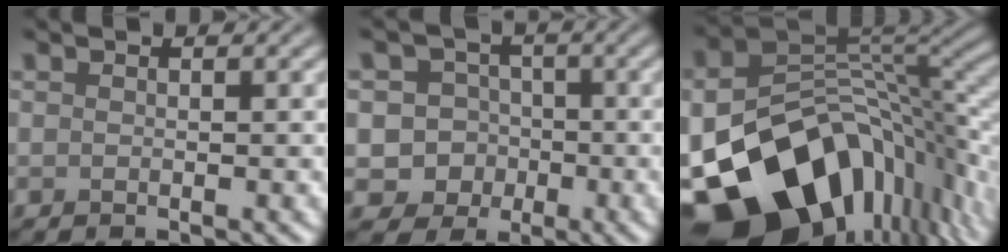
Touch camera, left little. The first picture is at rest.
{"total": 7.6, "force": [-2.0, 7.1, 1.6], "torque": [-0.013, 0.007, -0.063]}
{"total": 17.5, "force": [-7.0, 11.4, 11.3], "torque": [-0.219, -0.038, -0.098]}